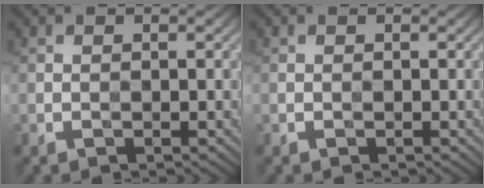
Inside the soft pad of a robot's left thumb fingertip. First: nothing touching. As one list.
[{"total": 0.0}]